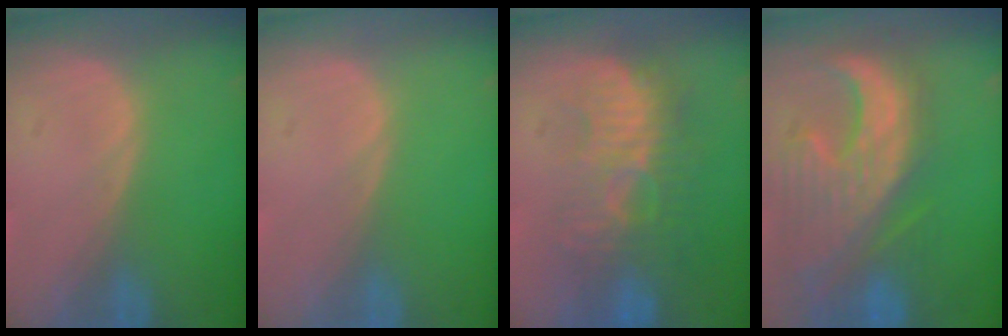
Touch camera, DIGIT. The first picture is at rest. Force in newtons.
{"total": 0.0}
{"total": 9.1, "press": 8.7, "slide": 2.9}
{"total": 12.4, "press": 11.2, "slide": 5.4}